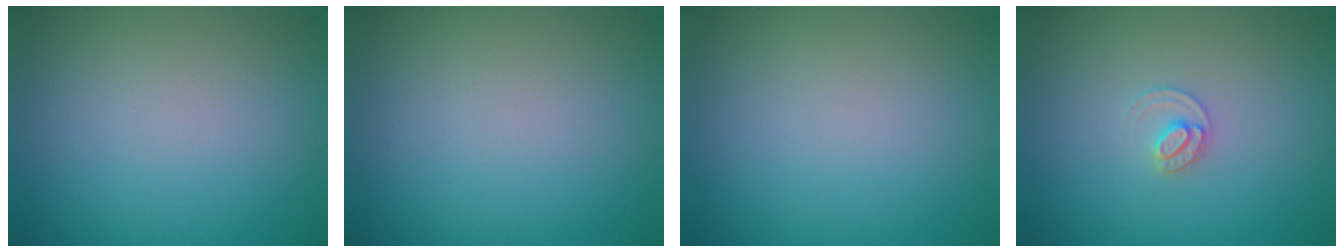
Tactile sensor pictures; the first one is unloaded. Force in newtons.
{"total": 0.0}
{"total": 0.0}
{"total": 1.5, "press": 1.5, "slide": 0.2}